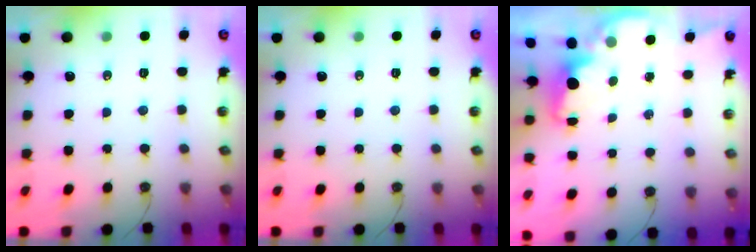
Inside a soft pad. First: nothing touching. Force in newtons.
{"total": 0.0}
{"total": 1.8, "press": 1.7, "slide": 0.7}